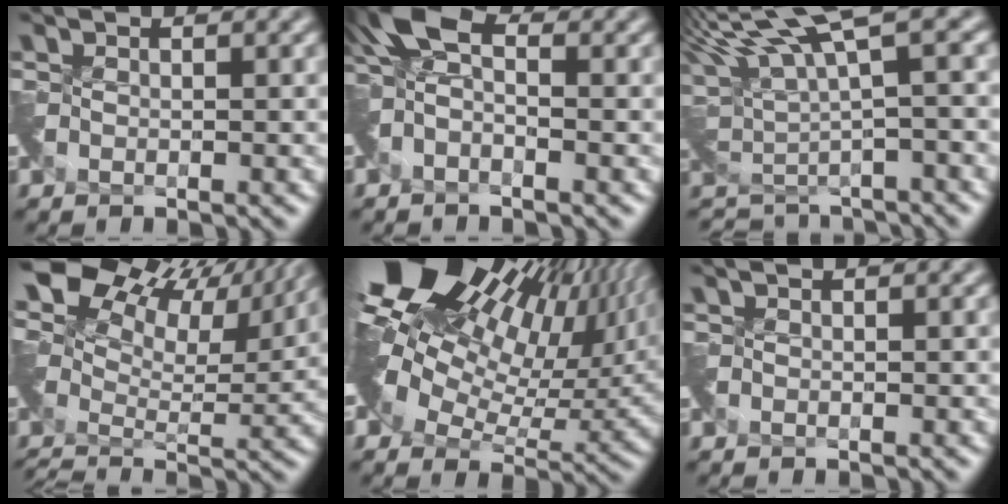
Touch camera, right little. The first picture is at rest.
{"total": 3.4, "force": [-0.4, 2.1, 2.7], "torque": [-0.058, 0.013, -0.017]}
{"total": 4.9, "force": [3.6, 0.9, 3.2], "torque": [-0.046, 0.003, 0.079]}
{"total": 13.0, "force": [6.3, 7.4, 8.6], "torque": [-0.187, 0.034, 0.113]}
{"total": 17.2, "force": [7.7, 9.2, 12.3], "torque": [-0.193, 0.041, 0.153]}
{"total": 0.0}